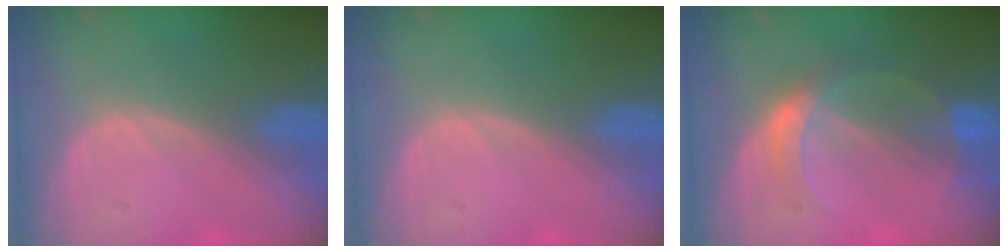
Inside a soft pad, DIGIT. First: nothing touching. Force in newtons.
{"total": 0.0}
{"total": 4.9, "press": 4.9, "slide": 0.6}